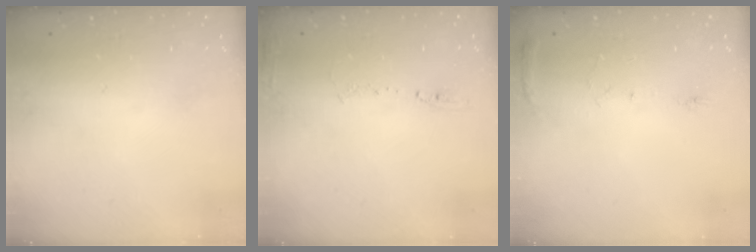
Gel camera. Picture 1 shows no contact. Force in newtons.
{"total": 8.3, "press": 8.3, "slide": 0.9}
{"total": 6.9, "press": 6.9, "slide": 0.7}